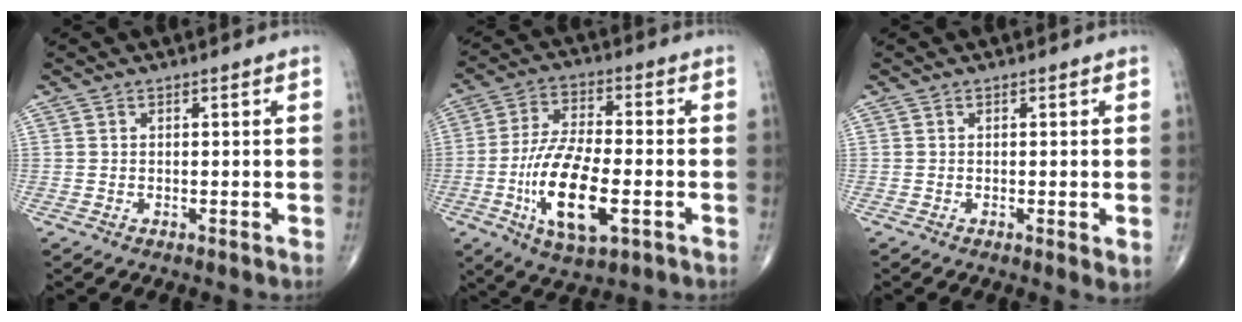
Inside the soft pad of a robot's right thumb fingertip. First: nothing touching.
{"total": 15.6, "force": [-4.3, 6.0, 13.7], "torque": [-0.262, 0.007, -0.073]}
{"total": 2.1, "force": [-0.2, 0.4, 2.0], "torque": [-0.034, -0.010, -0.005]}